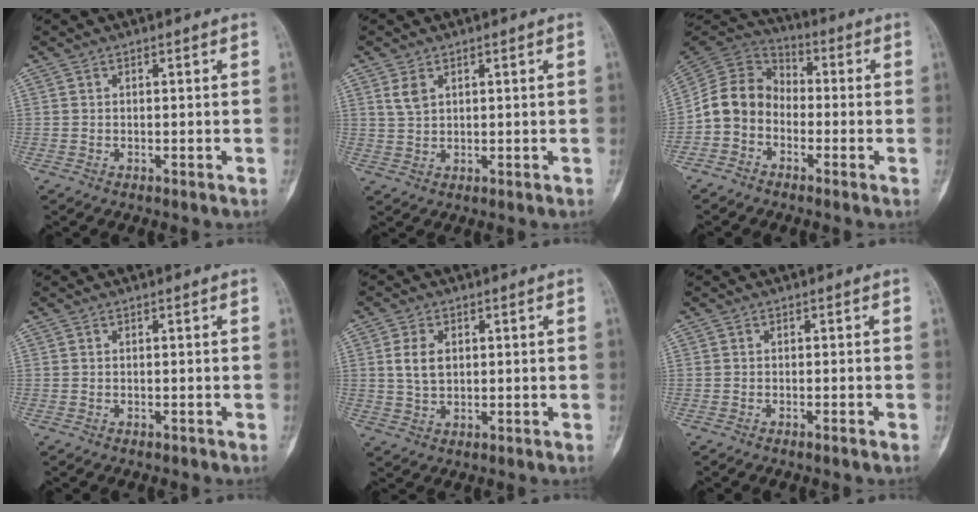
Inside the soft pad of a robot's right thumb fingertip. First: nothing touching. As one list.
[{"total": 2.9, "force": [1.5, 1.7, 1.8], "torque": [-0.033, -0.003, 0.036]}, {"total": 9.8, "force": [-2.8, 8.1, 4.7], "torque": [-0.076, 0.051, -0.071]}, {"total": 0.0}, {"total": 5.0, "force": [1.1, 3.3, 3.6], "torque": [-0.062, -0.003, 0.024]}, {"total": 1.0, "force": [-0.7, -0.1, 0.7], "torque": [-0.013, 0.000, -0.013]}]